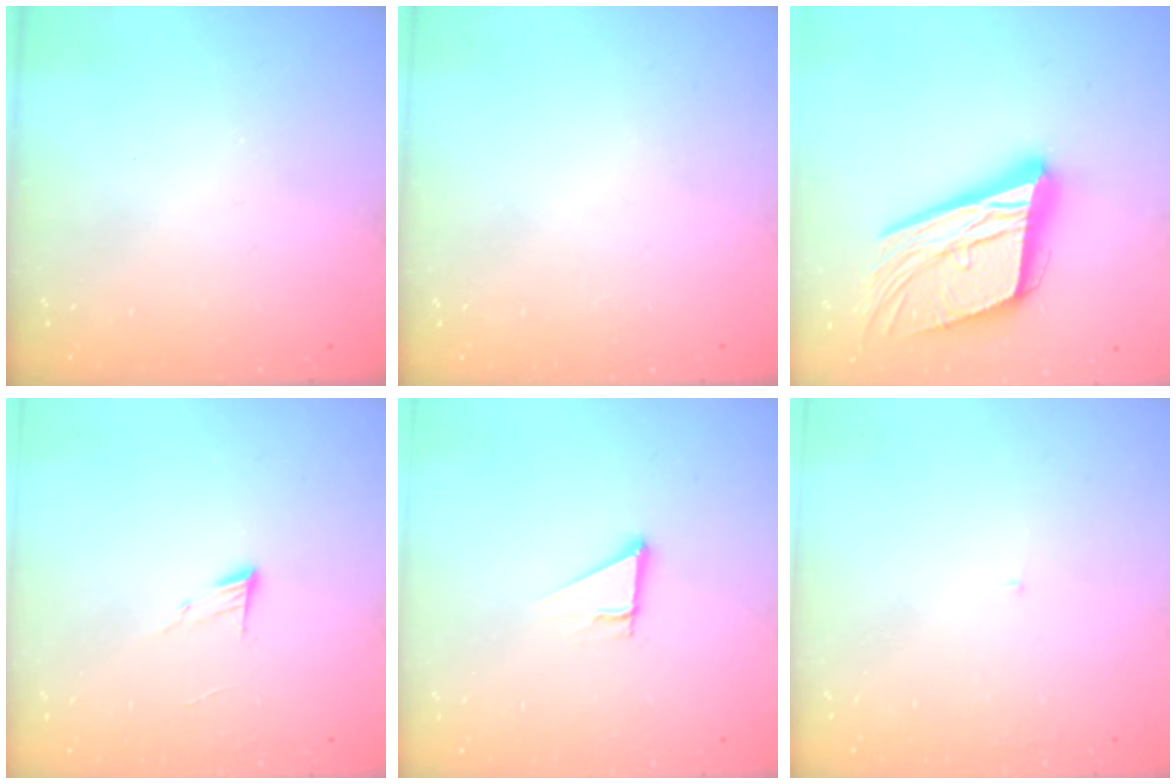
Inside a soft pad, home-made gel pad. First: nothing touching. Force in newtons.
{"total": 0.0}
{"total": 25.1, "press": 24.8, "slide": 4.1}
{"total": 6.2, "press": 6.2, "slide": 0.6}
{"total": 2.5, "press": 2.5, "slide": 0.1}
{"total": 2.1, "press": 2.1, "slide": 0.2}